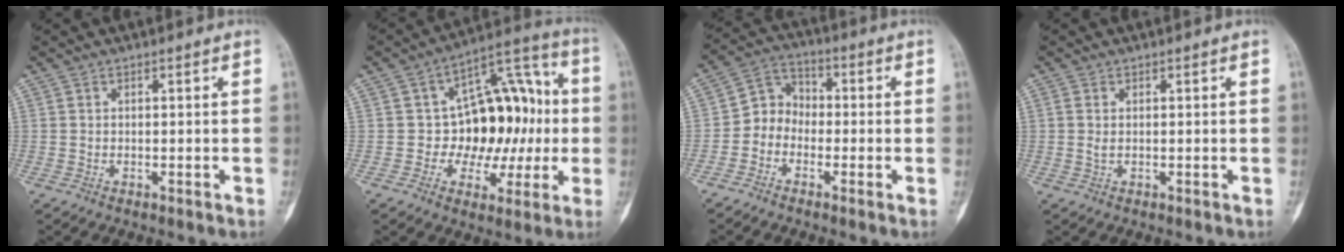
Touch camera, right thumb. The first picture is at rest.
{"total": 17.2, "force": [0.0, 11.7, 12.5], "torque": [-0.104, 0.041, 0.003]}
{"total": 6.1, "force": [-2.1, 5.2, 2.4], "torque": [-0.013, 0.030, -0.058]}
{"total": 1.1, "force": [0.1, 0.5, 0.9], "torque": [-0.027, 0.000, 0.006]}